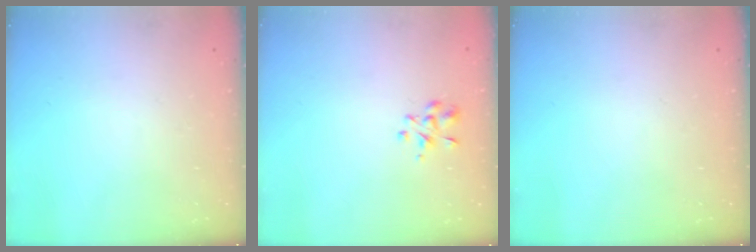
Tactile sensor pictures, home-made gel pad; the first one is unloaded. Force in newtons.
{"total": 2.9, "press": 2.7, "slide": 1.0}
{"total": 0.0}